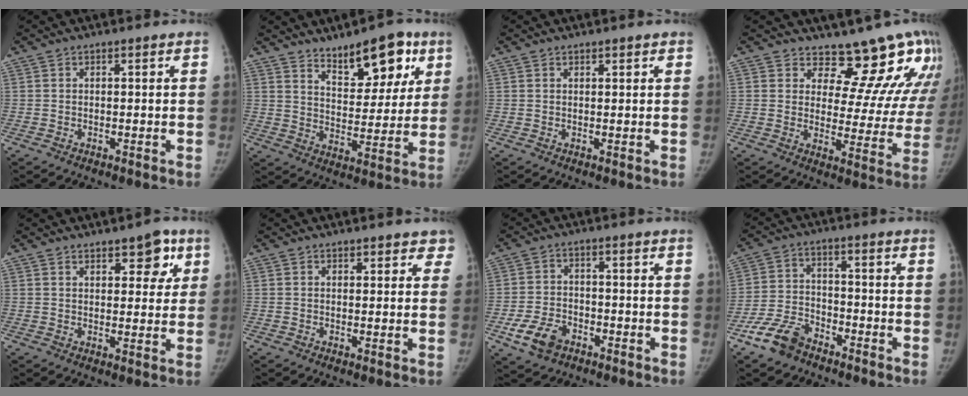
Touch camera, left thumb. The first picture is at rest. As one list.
[{"total": 13.6, "force": [8.4, 6.0, 8.8], "torque": [-0.086, -0.042, 0.132]}, {"total": 1.0, "force": [0.8, 0.4, 0.5], "torque": [-0.004, -0.004, 0.009]}, {"total": 15.8, "force": [13.7, 5.8, 5.2], "torque": [-0.009, -0.113, 0.157]}, {"total": 7.0, "force": [3.7, 3.4, 4.9], "torque": [-0.030, -0.016, 0.045]}, {"total": 3.9, "force": [3.1, 2.0, 1.5], "torque": [0.024, -0.010, 0.032]}, {"total": 7.3, "force": [-3.7, 4.8, 4.0], "torque": [-0.070, 0.016, -0.065]}, {"total": 8.5, "force": [-6.1, 4.6, 3.7], "torque": [-0.072, 0.027, -0.121]}]